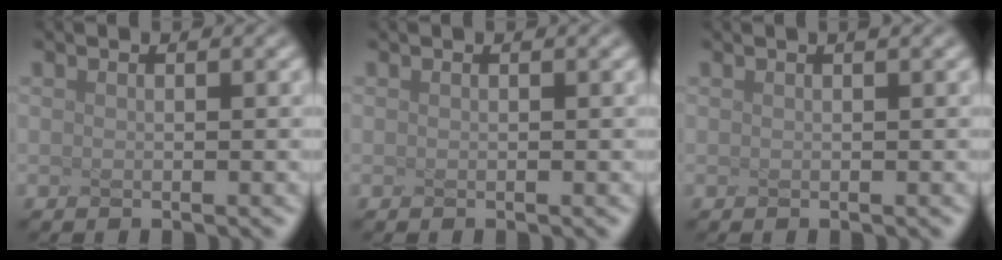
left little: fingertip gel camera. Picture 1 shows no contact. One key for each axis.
{"total": 0.0}
{"total": 0.7, "fx": 0.5, "fy": 0.2, "fz": 0.5, "tx": -0.007, "ty": 0.011, "tz": 0.004}